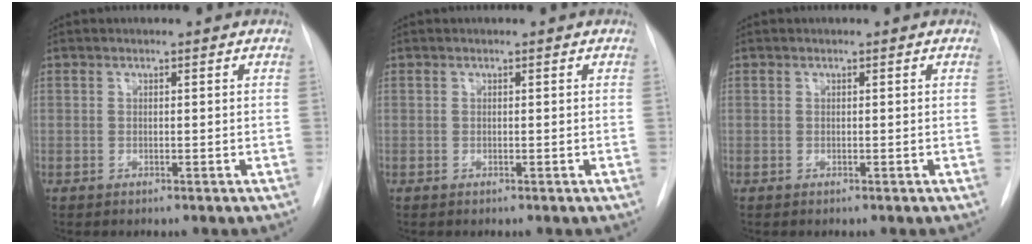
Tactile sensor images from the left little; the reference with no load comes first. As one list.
[{"total": 0.0}, {"total": 0.0}]